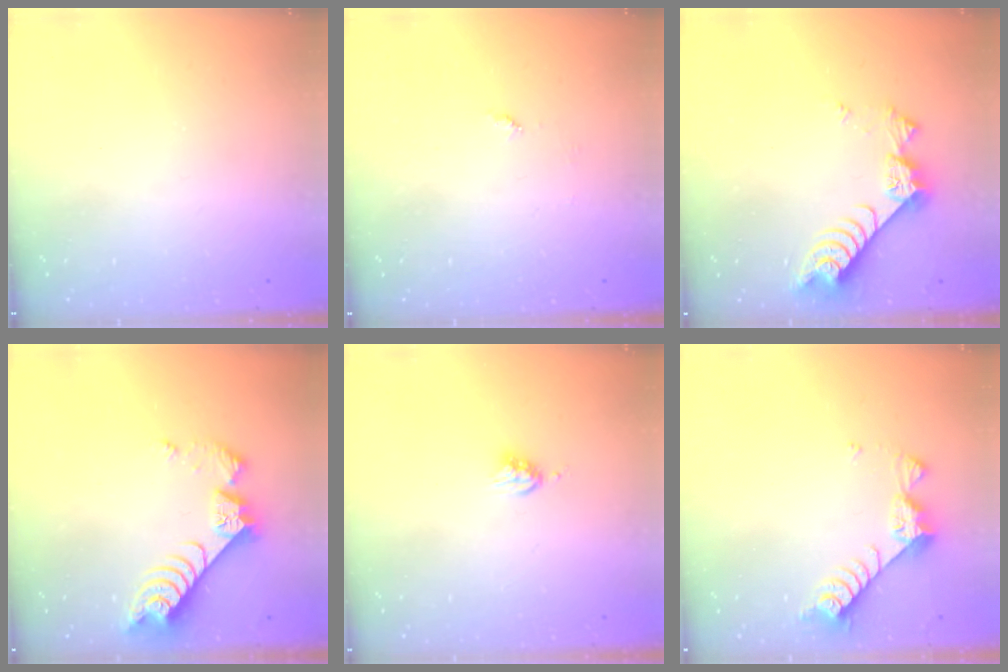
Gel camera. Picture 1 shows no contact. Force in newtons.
{"total": 4.3, "press": 4.3, "slide": 0.5}
{"total": 8.7, "press": 8.7, "slide": 0.4}
{"total": 8.4, "press": 8.4, "slide": 0.3}
{"total": 4.2, "press": 4.2, "slide": 0.6}
{"total": 8.3, "press": 8.3, "slide": 0.5}